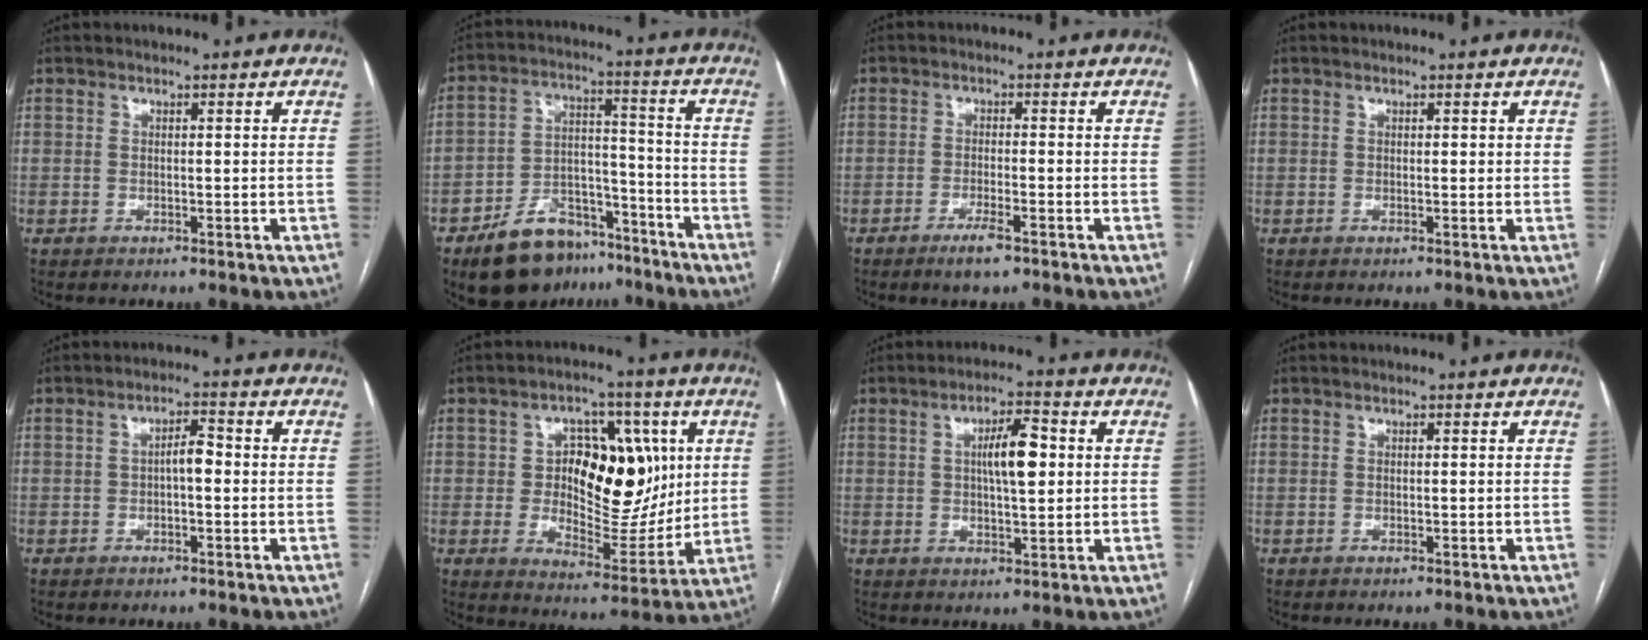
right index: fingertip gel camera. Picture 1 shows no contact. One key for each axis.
{"total": 12.8, "fx": -9.1, "fy": 7.0, "fz": 5.6, "tx": -0.089, "ty": 0.028, "tz": -0.146}
{"total": 3.6, "fx": -2.4, "fy": 0.4, "fz": 2.7, "tx": -0.053, "ty": -0.005, "tz": -0.042}
{"total": 1.1, "fx": 0.5, "fy": 0.7, "fz": 0.7, "tx": -0.001, "ty": -0.002, "tz": 0.004}
{"total": 3.0, "fx": -0.3, "fy": 1.0, "fz": 2.8, "tx": -0.044, "ty": 0.013, "tz": -0.004}
{"total": 15.0, "fx": 2.2, "fy": 7.9, "fz": 12.6, "tx": -0.181, "ty": 0.016, "tz": 0.043}
{"total": 6.4, "fx": 1.0, "fy": 1.6, "fz": 6.1, "tx": -0.105, "ty": 0.011, "tz": 0.019}
{"total": 0.0}